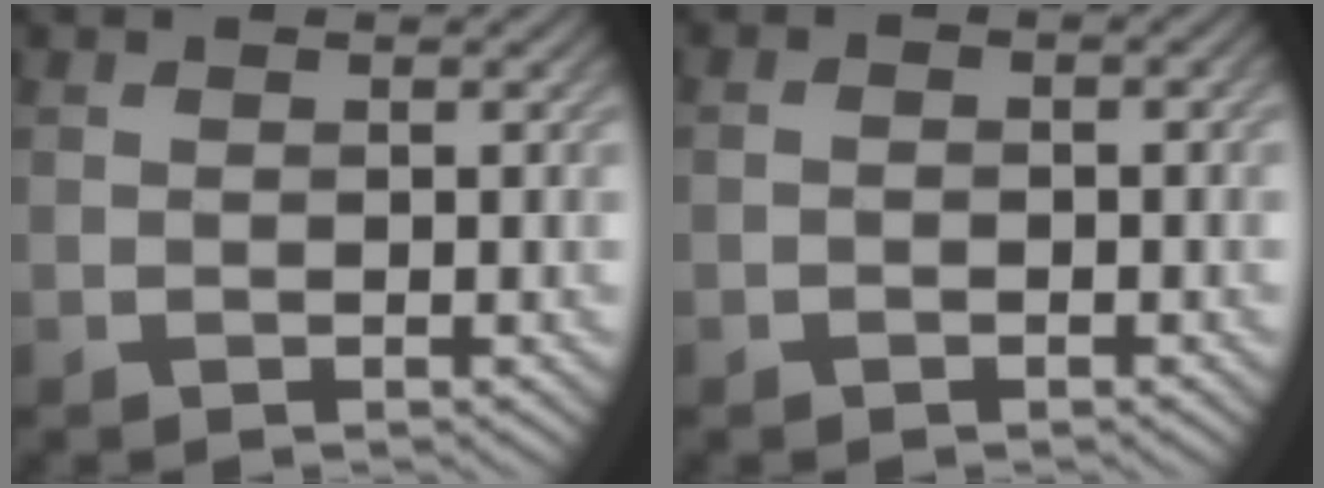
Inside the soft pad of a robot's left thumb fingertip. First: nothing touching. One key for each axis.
{"total": 1.1, "fx": -0.6, "fy": 0.7, "fz": 0.7, "tx": -0.010, "ty": 0.002, "tz": -0.010}